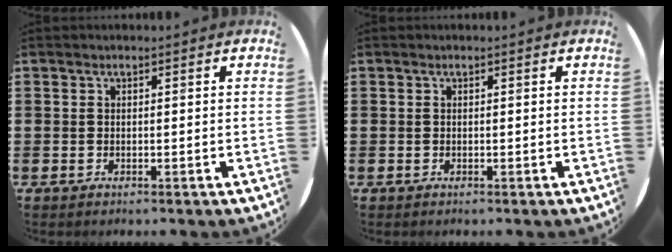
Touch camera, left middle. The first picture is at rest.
{"total": 0.0}